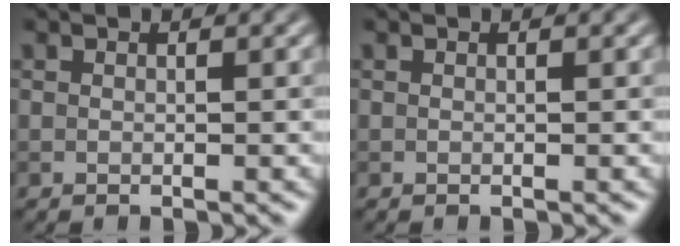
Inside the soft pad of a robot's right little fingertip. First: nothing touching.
{"total": 0.0}